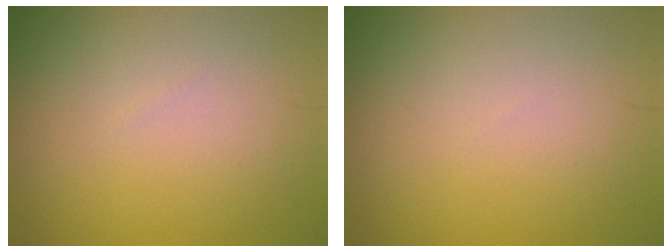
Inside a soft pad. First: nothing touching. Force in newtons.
{"total": 0.0}